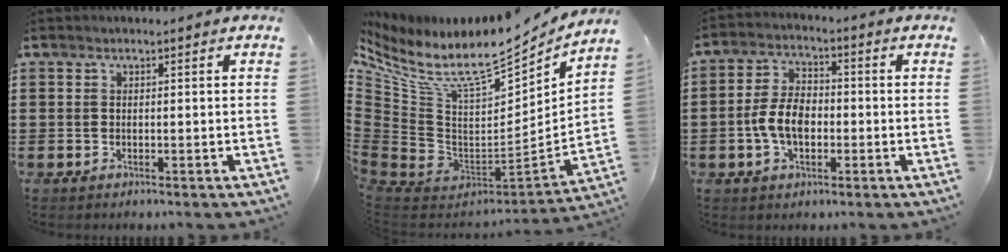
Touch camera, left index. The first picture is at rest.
{"total": 12.6, "force": [9.3, 4.1, 7.5], "torque": [-0.166, -0.080, 0.159]}
{"total": 6.8, "force": [-1.4, 4.0, 5.3], "torque": [-0.121, 0.004, -0.031]}